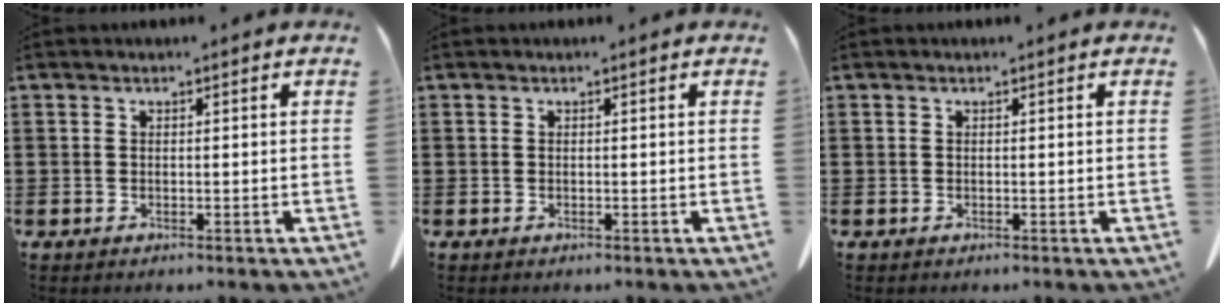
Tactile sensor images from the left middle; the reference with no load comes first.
{"total": 0.0}
{"total": 0.0}